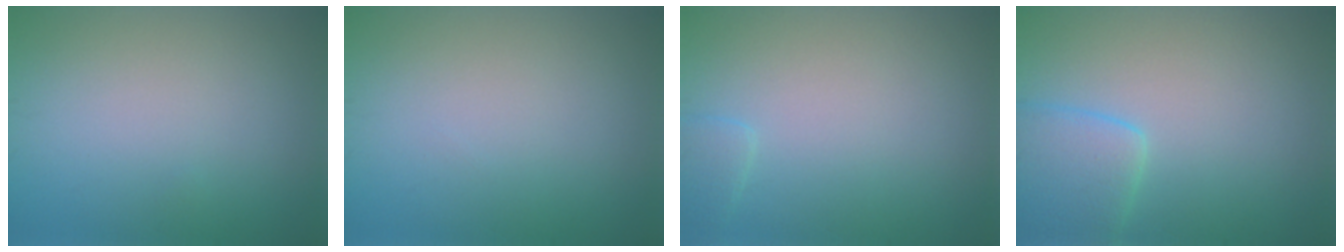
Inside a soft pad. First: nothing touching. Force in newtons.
{"total": 0.0}
{"total": 1.1, "press": 1.1, "slide": 0.1}
{"total": 3.8, "press": 3.8, "slide": 0.2}